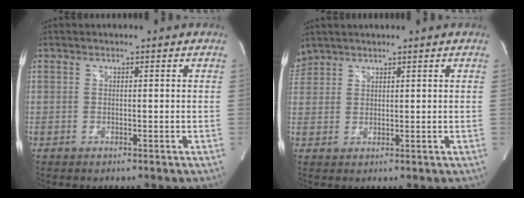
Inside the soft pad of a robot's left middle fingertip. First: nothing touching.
{"total": 3.0, "force": [2.8, 1.1, 0.1], "torque": [-0.009, 0.019, 0.059]}